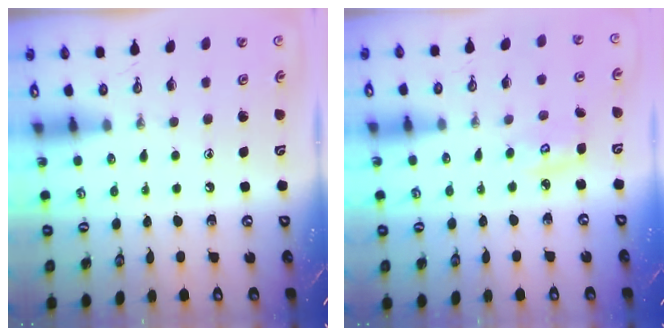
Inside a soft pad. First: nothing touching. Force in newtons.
{"total": 2.9, "press": 2.9, "slide": 0.1}